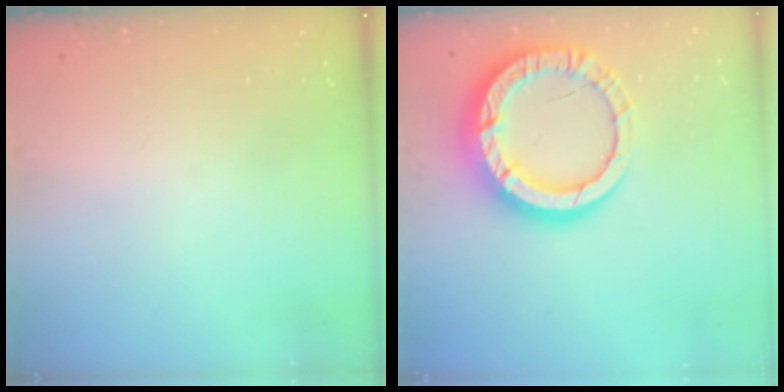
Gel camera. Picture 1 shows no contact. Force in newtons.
{"total": 18.6, "press": 18.5, "slide": 1.6}